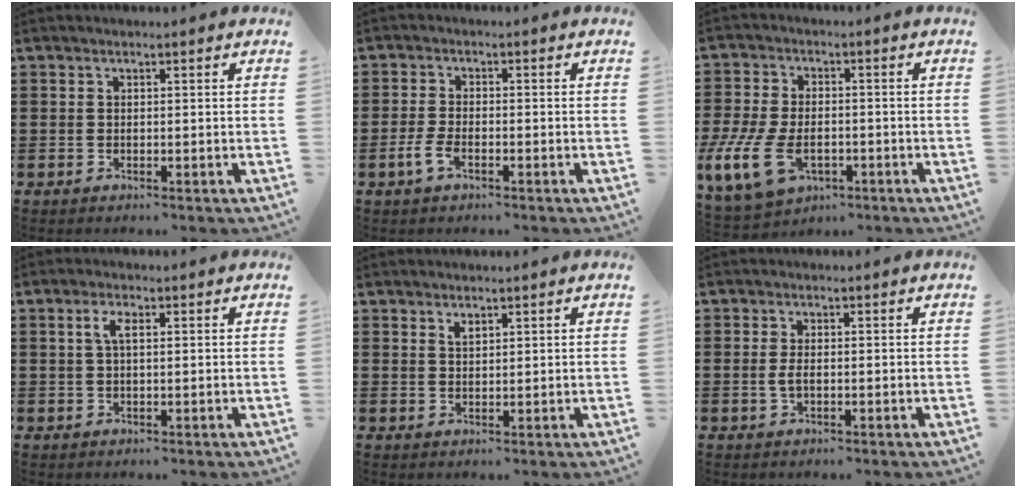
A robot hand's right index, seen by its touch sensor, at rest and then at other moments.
{"total": 3.0, "force": [-1.5, 1.2, 2.2], "torque": [-0.060, -0.004, -0.035]}
{"total": 8.1, "force": [-2.2, 4.4, 6.4], "torque": [-0.164, -0.013, -0.043]}
{"total": 2.6, "force": [0.6, 0.8, 2.4], "torque": [-0.049, 0.007, 0.008]}
{"total": 1.3, "force": [1.1, 0.5, 0.6], "torque": [-0.013, 0.002, 0.020]}
{"total": 1.9, "force": [-0.2, 0.7, 1.8], "torque": [-0.051, -0.007, -0.008]}